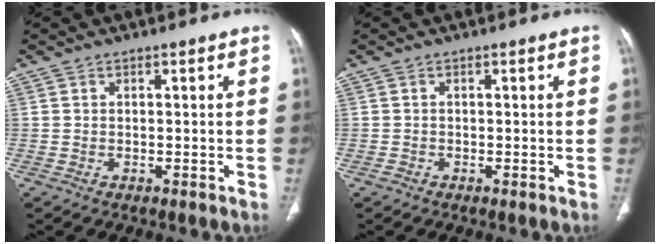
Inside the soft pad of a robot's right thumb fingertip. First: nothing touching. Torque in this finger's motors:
{"motor_torque": [0.08, 0.00, -0.18, 0.09, 0.03]}